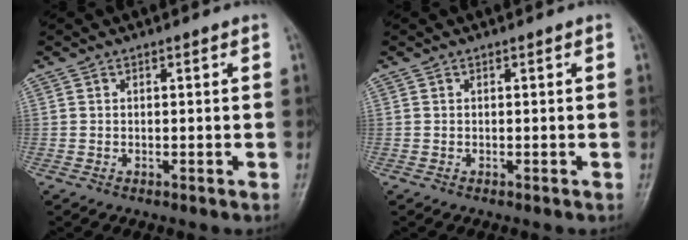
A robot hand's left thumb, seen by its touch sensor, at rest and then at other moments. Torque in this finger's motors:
{"motor_torque": [0.00, 0.00, -0.06, 0.06, 0.00]}